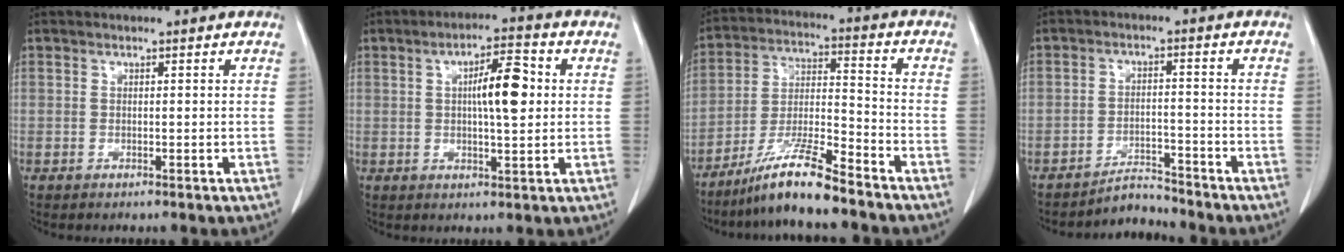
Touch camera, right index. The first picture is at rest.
{"total": 7.5, "force": [1.1, 1.6, 7.2], "torque": [-0.118, 0.012, 0.018]}
{"total": 11.2, "force": [-8.9, 0.2, 6.9], "torque": [-0.136, -0.015, -0.165]}
{"total": 3.9, "force": [-3.9, 0.3, -0.7], "torque": [0.009, -0.002, -0.061]}